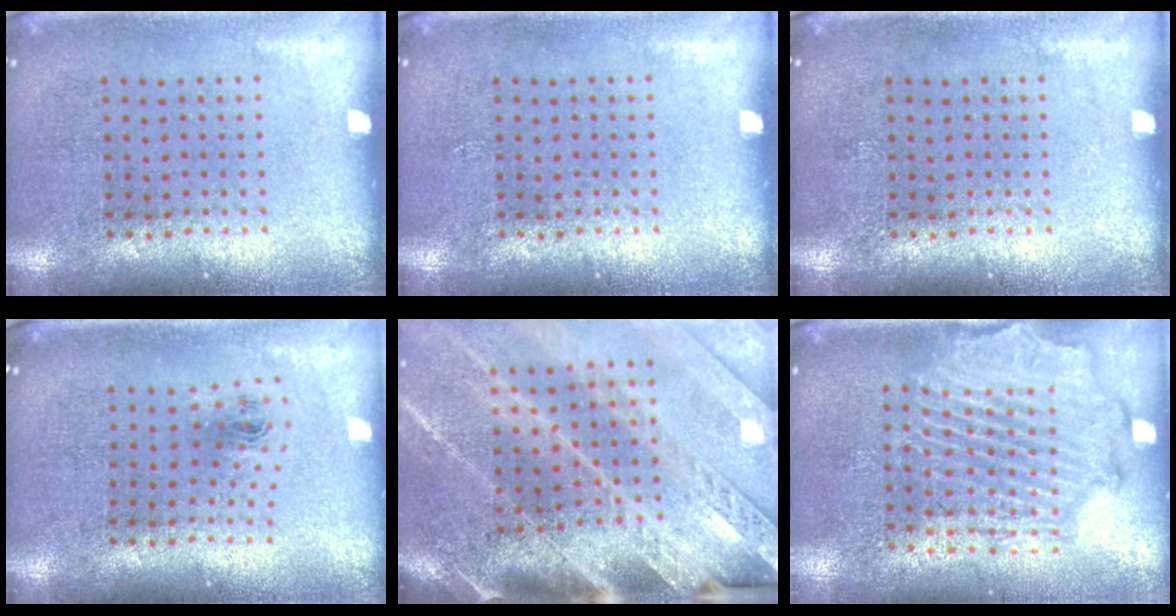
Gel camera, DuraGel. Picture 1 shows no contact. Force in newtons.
{"total": 0.0}
{"total": 0.0}
{"total": 0.9, "press": 0.4, "slide": 0.9}
{"total": 3.8, "press": 3.2, "slide": 2.1}
{"total": 2.1, "press": 2.1, "slide": 0.5}